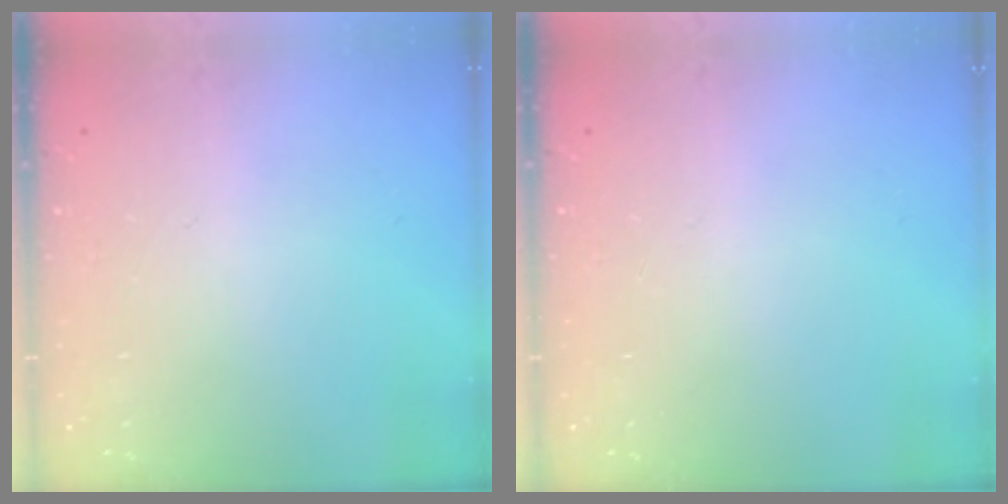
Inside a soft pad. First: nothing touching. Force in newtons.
{"total": 0.0}